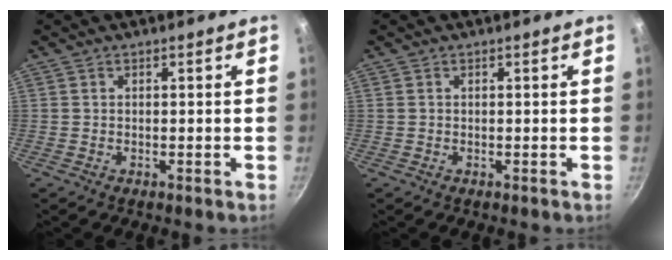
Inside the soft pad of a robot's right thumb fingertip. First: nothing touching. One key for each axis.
{"total": 0.0}